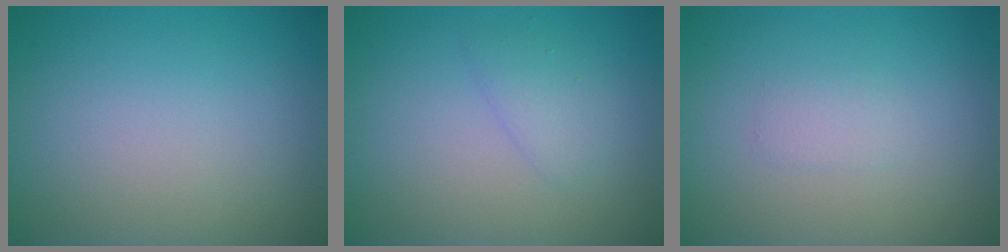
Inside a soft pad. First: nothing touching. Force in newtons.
{"total": 1.6, "press": 1.6, "slide": 0.1}
{"total": 1.0, "press": 1.0, "slide": 0.0}